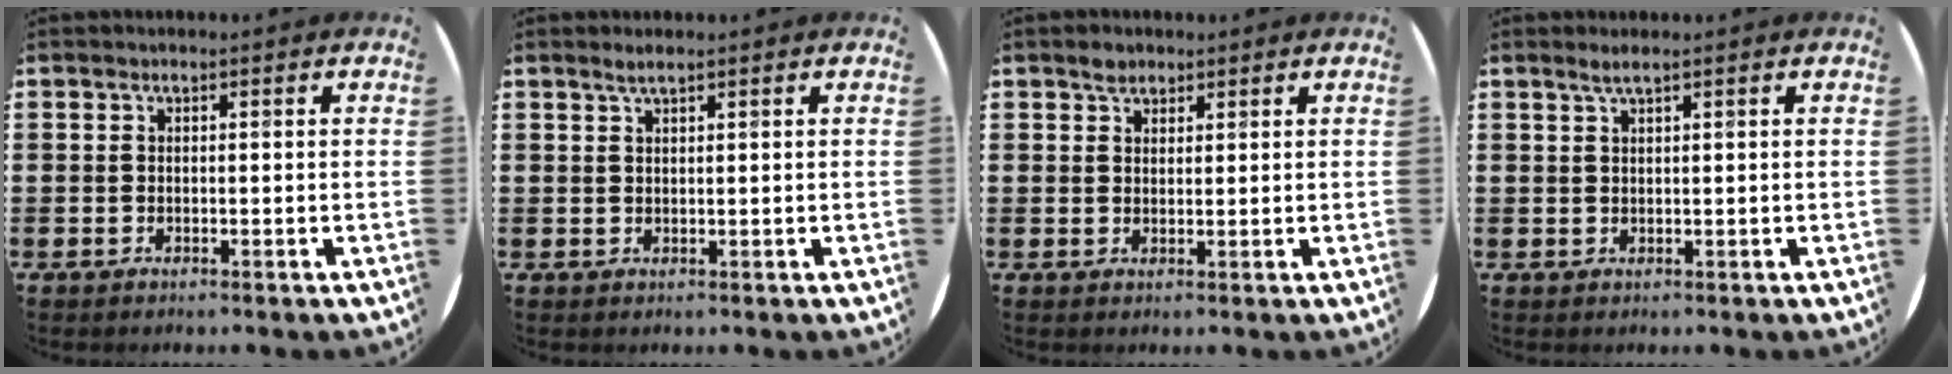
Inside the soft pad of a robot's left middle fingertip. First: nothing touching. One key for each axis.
{"total": 1.4, "fx": 1.1, "fy": 0.0, "fz": 0.8, "tx": -0.016, "ty": 0.003, "tz": 0.020}
{"total": 1.8, "fx": 1.5, "fy": 0.9, "fz": 0.3, "tx": 0.000, "ty": -0.001, "tz": 0.028}
{"total": 1.5, "fx": 1.0, "fy": -0.1, "fz": 1.0, "tx": -0.021, "ty": 0.001, "tz": 0.018}